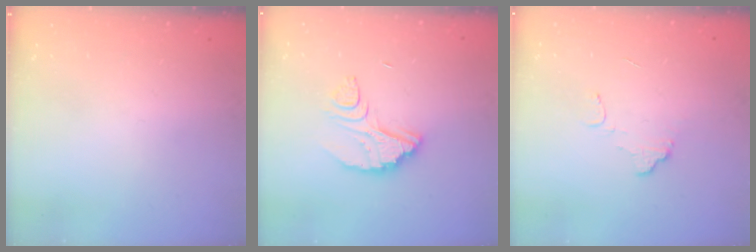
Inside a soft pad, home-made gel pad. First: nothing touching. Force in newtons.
{"total": 8.1, "press": 8.1, "slide": 0.4}
{"total": 4.8, "press": 4.8, "slide": 0.3}